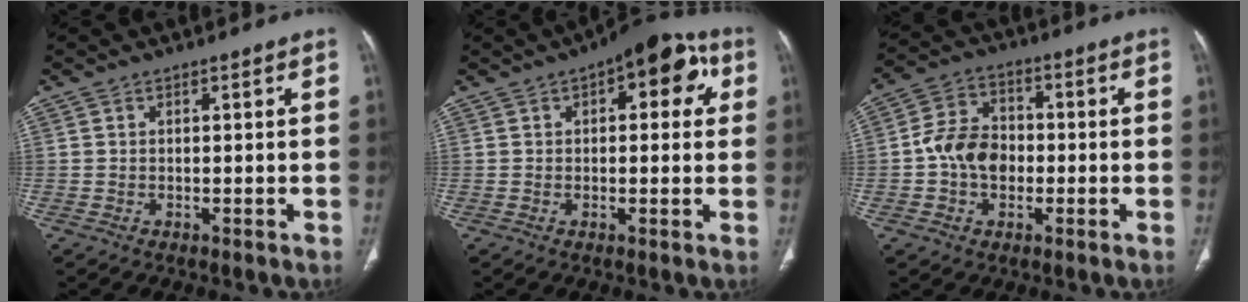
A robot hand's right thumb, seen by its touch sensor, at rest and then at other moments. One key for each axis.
{"total": 11.6, "fx": 4.3, "fy": 5.5, "fz": 9.3, "tx": -0.077, "ty": 0.021, "tz": 0.044}
{"total": 9.4, "fx": -0.9, "fy": 7.1, "fz": 6.2, "tx": -0.090, "ty": 0.019, "tz": -0.024}